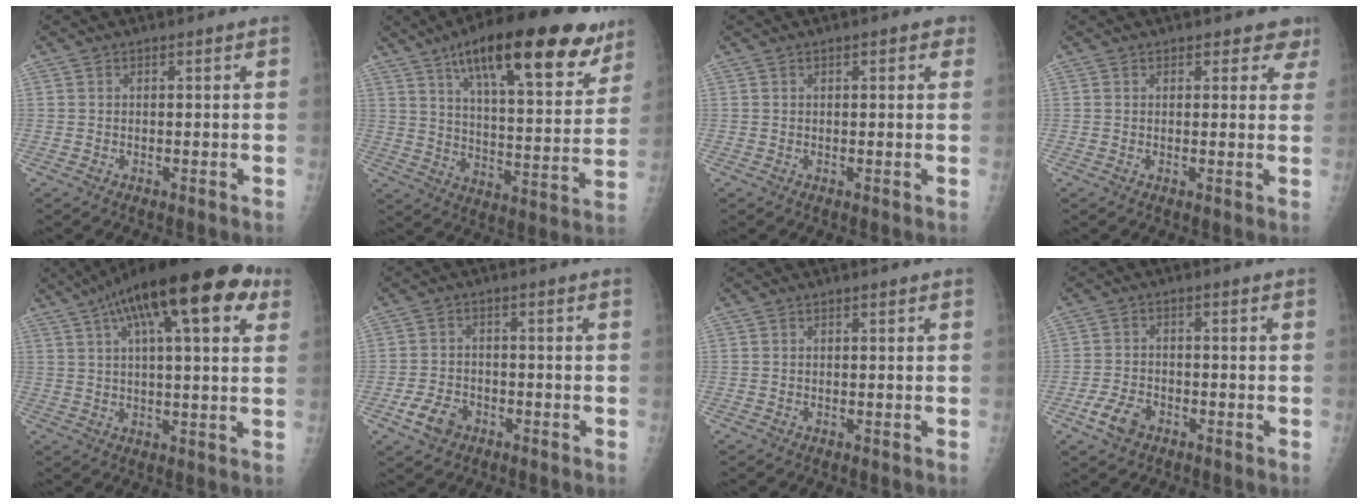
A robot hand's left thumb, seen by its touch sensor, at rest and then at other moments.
{"total": 25.3, "force": [15.1, 8.0, 18.5], "torque": [-0.244, -0.040, 0.231]}
{"total": 2.1, "force": [1.0, 1.1, 1.5], "torque": [-0.008, 0.001, 0.009]}
{"total": 3.6, "force": [2.9, 2.1, 0.2], "torque": [0.038, -0.015, 0.015]}
{"total": 21.8, "force": [10.6, 6.6, 17.9], "torque": [-0.272, 0.017, 0.156]}
{"total": 5.5, "force": [-2.9, 3.8, 2.5], "torque": [-0.042, 0.014, -0.050]}
{"total": 0.0}
{"total": 5.0, "force": [-2.9, 3.2, 2.5], "torque": [-0.048, 0.012, -0.053]}